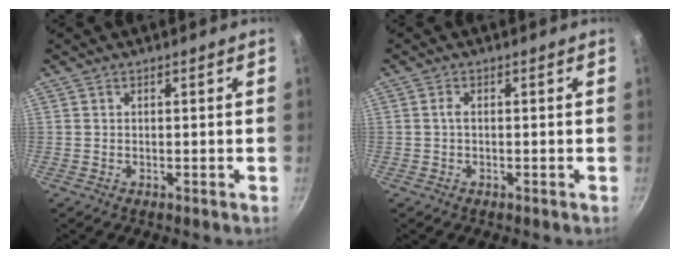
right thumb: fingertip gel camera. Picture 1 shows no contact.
{"total": 1.1, "force": [0.0, 0.6, 1.0], "torque": [-0.023, 0.004, -0.002]}